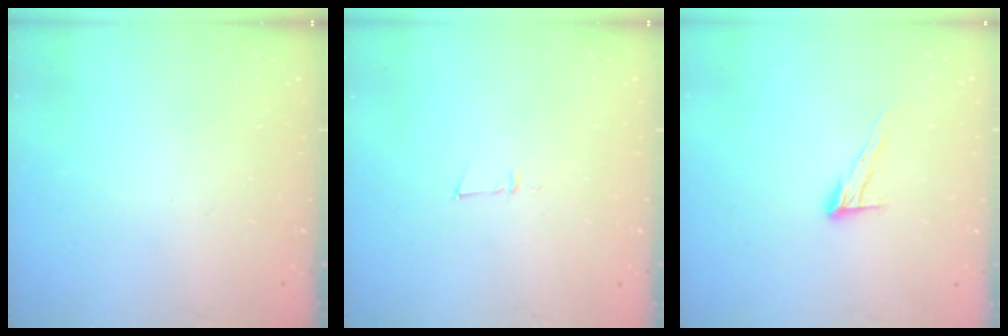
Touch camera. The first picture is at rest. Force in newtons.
{"total": 3.9, "press": 3.8, "slide": 0.9}
{"total": 9.1, "press": 9.1, "slide": 0.6}